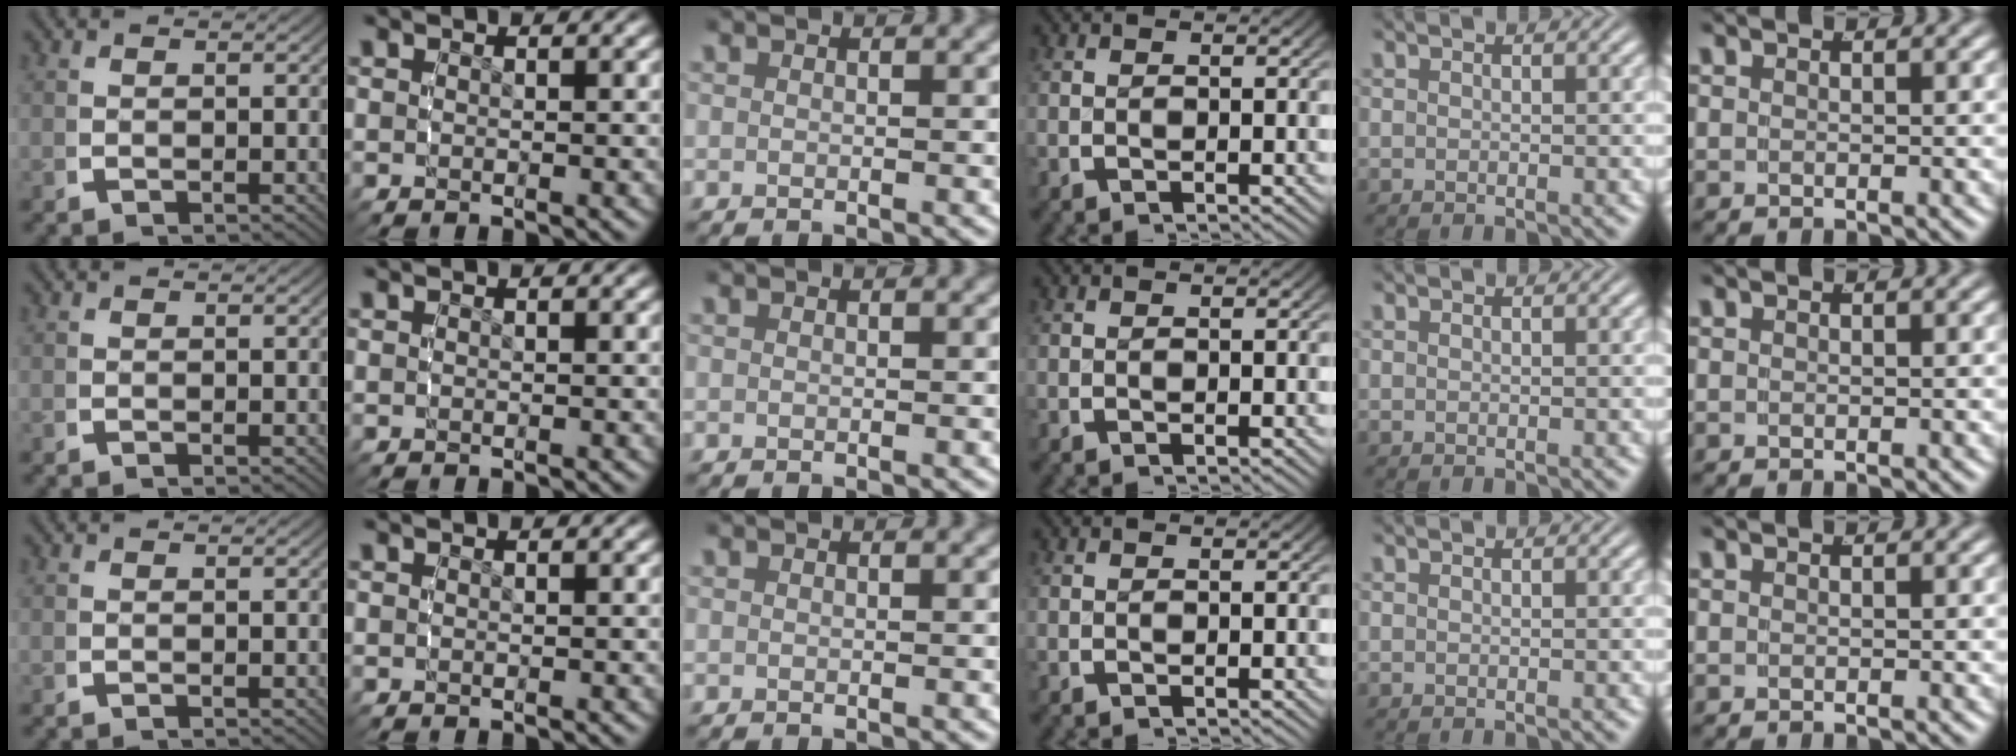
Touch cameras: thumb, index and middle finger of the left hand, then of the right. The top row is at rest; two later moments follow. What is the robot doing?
{"motion": "grasp_and_lifting", "object": "ethernet cable"}